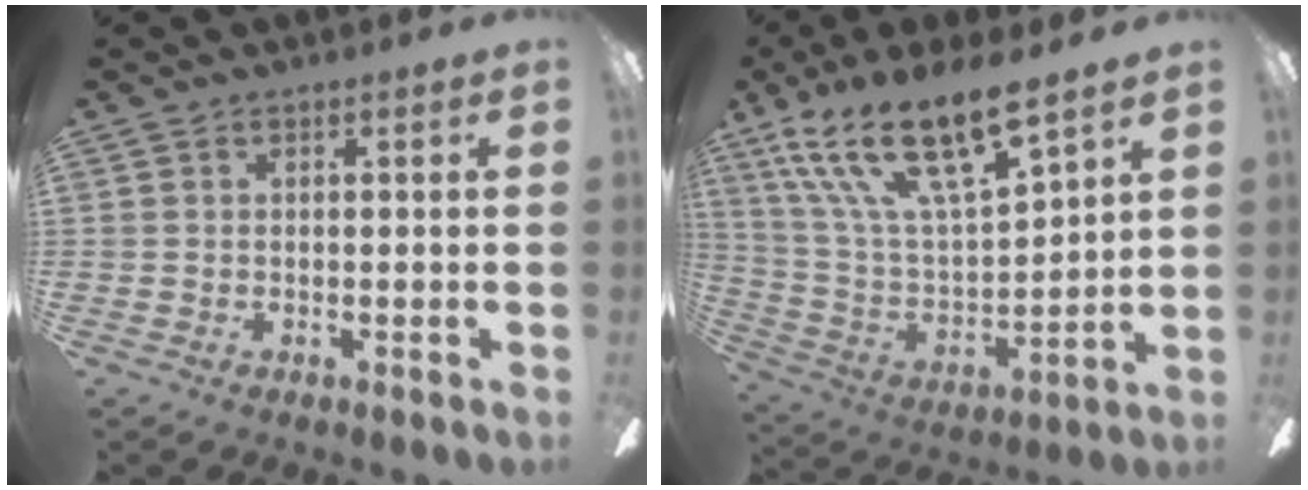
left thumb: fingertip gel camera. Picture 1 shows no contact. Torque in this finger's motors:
{"motor_torque": [0.37, 1.01, 1.31, -1.45, 0.60]}